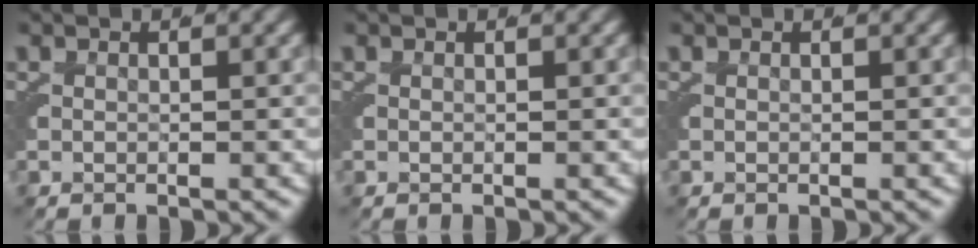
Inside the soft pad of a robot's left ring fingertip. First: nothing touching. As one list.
[{"total": 0.0}, {"total": 0.0}]